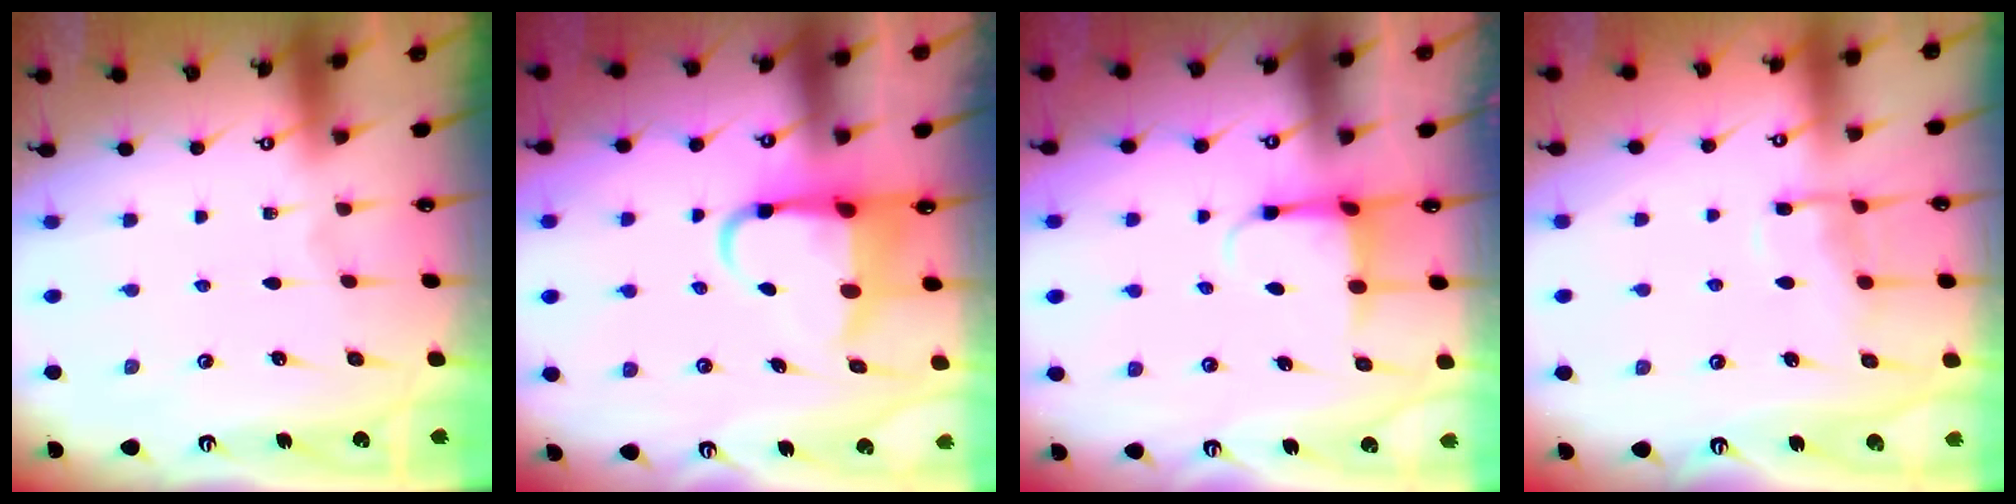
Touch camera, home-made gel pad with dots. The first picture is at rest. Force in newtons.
{"total": 6.8, "press": 6.6, "slide": 1.6}
{"total": 3.8, "press": 3.5, "slide": 1.4}
{"total": 10.1, "press": 10.1, "slide": 1.1}